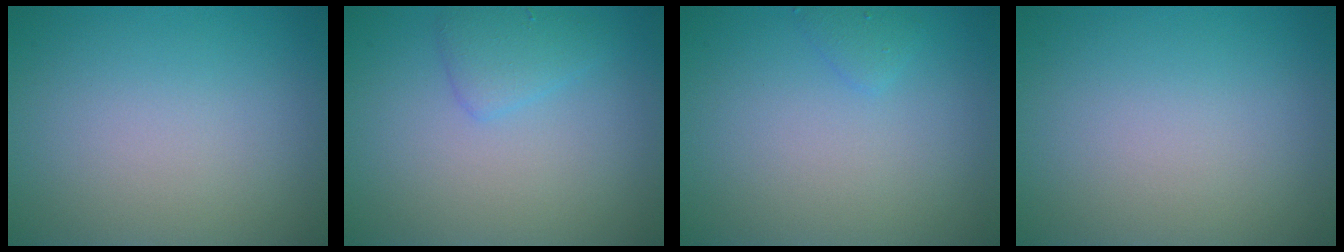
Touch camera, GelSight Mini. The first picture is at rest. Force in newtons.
{"total": 1.8, "press": 1.8, "slide": 0.2}
{"total": 0.9, "press": 0.9, "slide": 0.0}
{"total": 0.0}